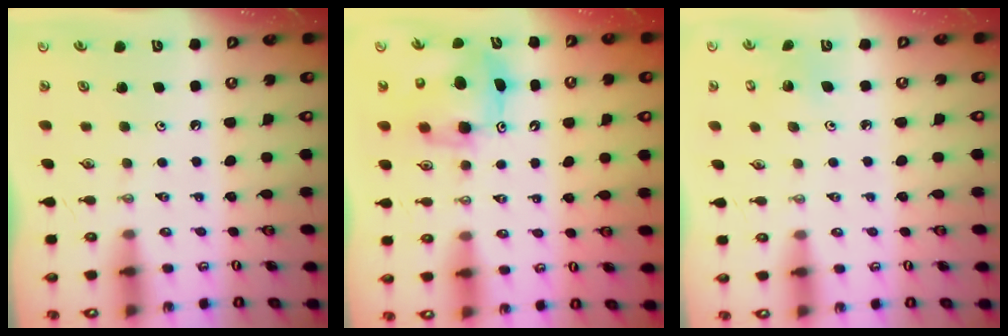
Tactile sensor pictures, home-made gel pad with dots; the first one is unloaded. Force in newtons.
{"total": 8.8, "press": 8.8, "slide": 0.4}
{"total": 2.8, "press": 2.8, "slide": 0.2}